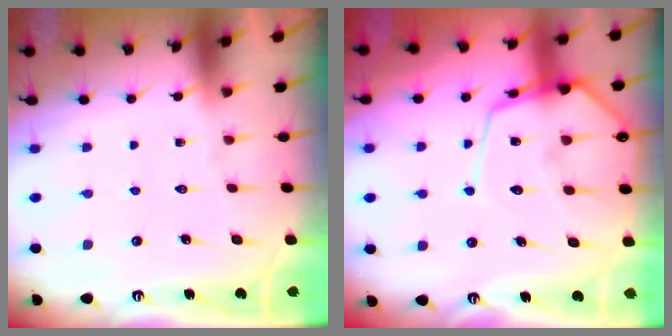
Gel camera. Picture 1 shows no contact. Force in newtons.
{"total": 12.5, "press": 12.4, "slide": 1.3}